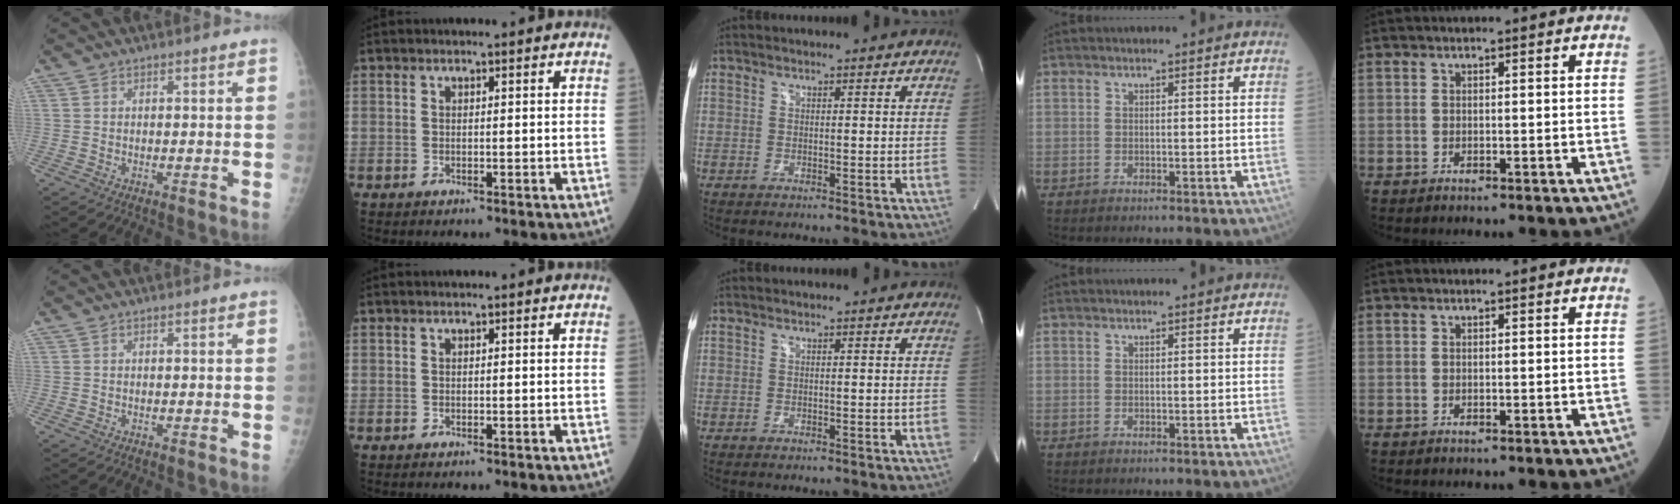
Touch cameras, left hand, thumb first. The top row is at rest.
{}